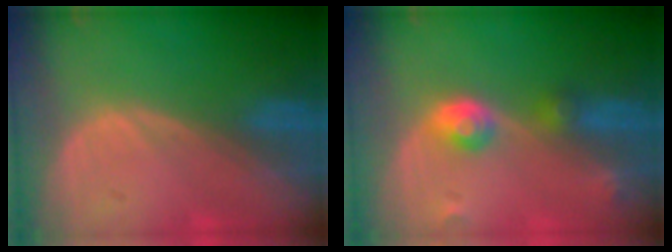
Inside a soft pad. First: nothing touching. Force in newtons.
{"total": 4.2, "press": 4.1, "slide": 1.0}